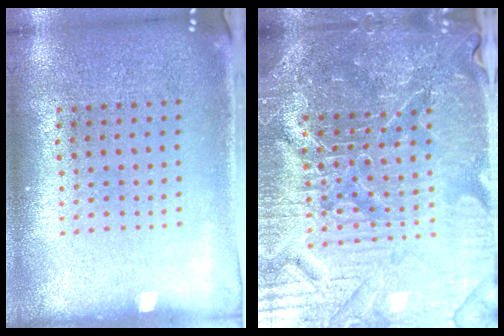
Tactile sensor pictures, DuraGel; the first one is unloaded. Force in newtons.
{"total": 6.1, "press": 5.6, "slide": 2.4}